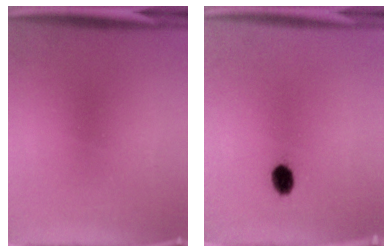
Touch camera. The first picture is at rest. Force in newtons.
{"total": 3.5}